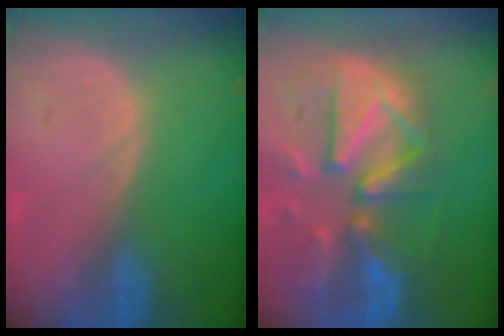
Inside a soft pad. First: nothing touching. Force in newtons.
{"total": 12.4, "press": 10.8, "slide": 6.1}